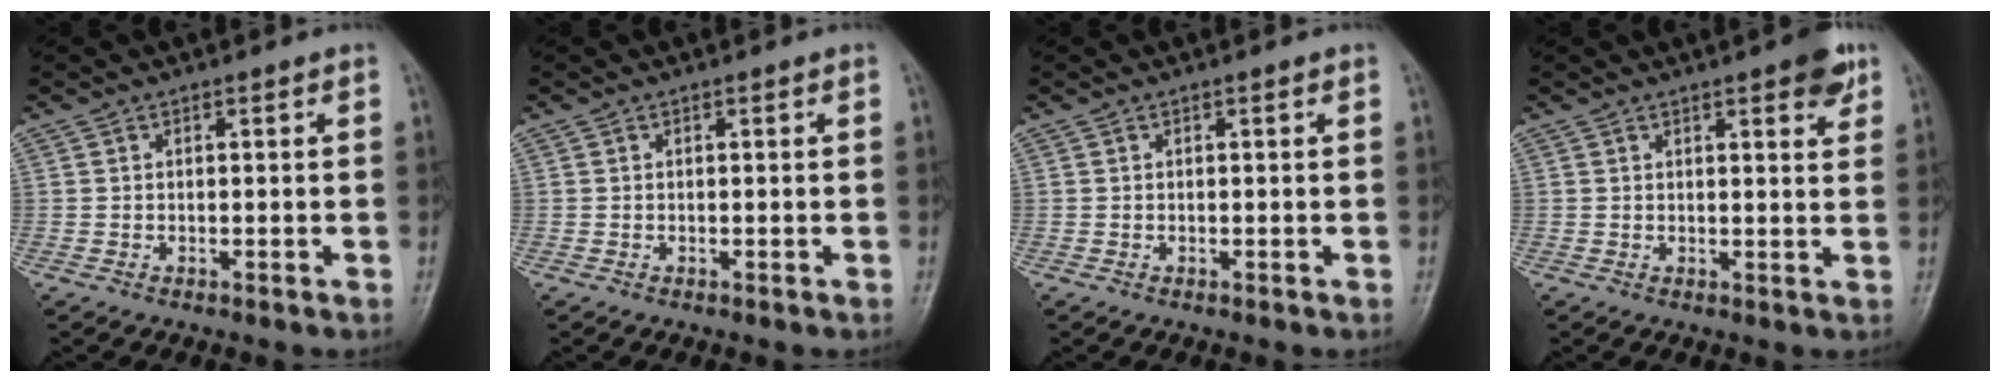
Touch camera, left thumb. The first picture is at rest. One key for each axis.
{"total": 0.0}
{"total": 0.0}
{"total": 5.1, "fx": 3.0, "fy": 1.4, "fz": 3.8, "tx": -0.039, "ty": -0.011, "tz": 0.032}